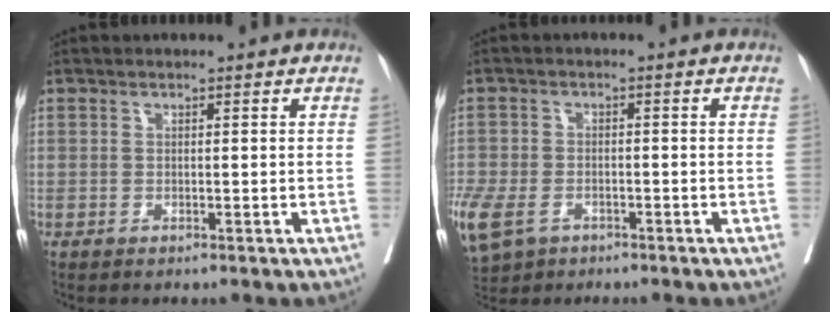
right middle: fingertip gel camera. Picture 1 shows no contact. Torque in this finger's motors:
{"motor_torque": [0.36, -0.37, 1.06, 0.21]}